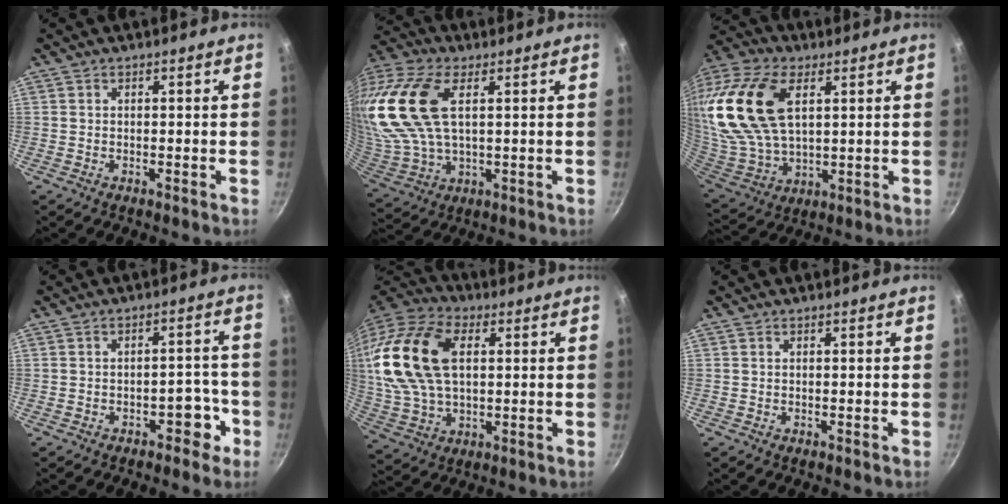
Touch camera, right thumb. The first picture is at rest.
{"total": 23.6, "force": [6.4, 13.2, 18.4], "torque": [-0.419, 0.019, 0.126]}
{"total": 25.8, "force": [8.2, 15.1, 19.3], "torque": [-0.415, 0.000, 0.158]}
{"total": 5.2, "force": [-2.8, 3.1, 3.1], "torque": [-0.004, 0.037, -0.026]}
{"total": 22.8, "force": [4.9, 13.9, 17.4], "torque": [-0.349, 0.011, 0.087]}
{"total": 0.0}